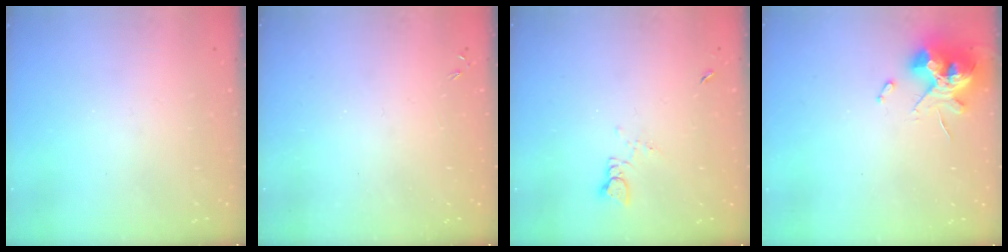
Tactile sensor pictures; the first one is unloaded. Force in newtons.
{"total": 0.0}
{"total": 1.3, "press": 1.2, "slide": 0.1}
{"total": 13.3, "press": 13.2, "slide": 1.5}